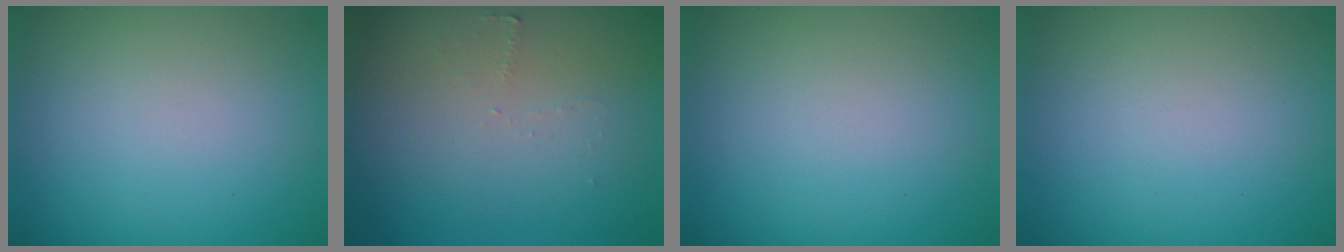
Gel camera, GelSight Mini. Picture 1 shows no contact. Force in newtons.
{"total": 0.9, "press": 0.8, "slide": 0.3}
{"total": 0.0}
{"total": 0.0}